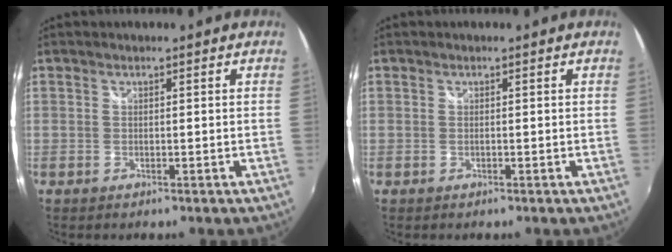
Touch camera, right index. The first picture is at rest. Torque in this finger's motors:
{"motor_torque": [0.05, -0.02, 0.08, 0.00]}